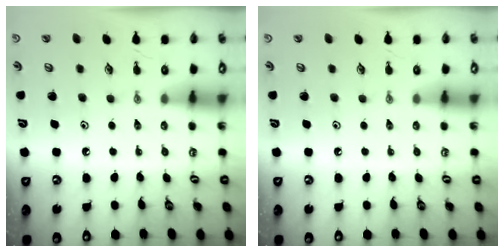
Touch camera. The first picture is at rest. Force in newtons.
{"total": 0.0}